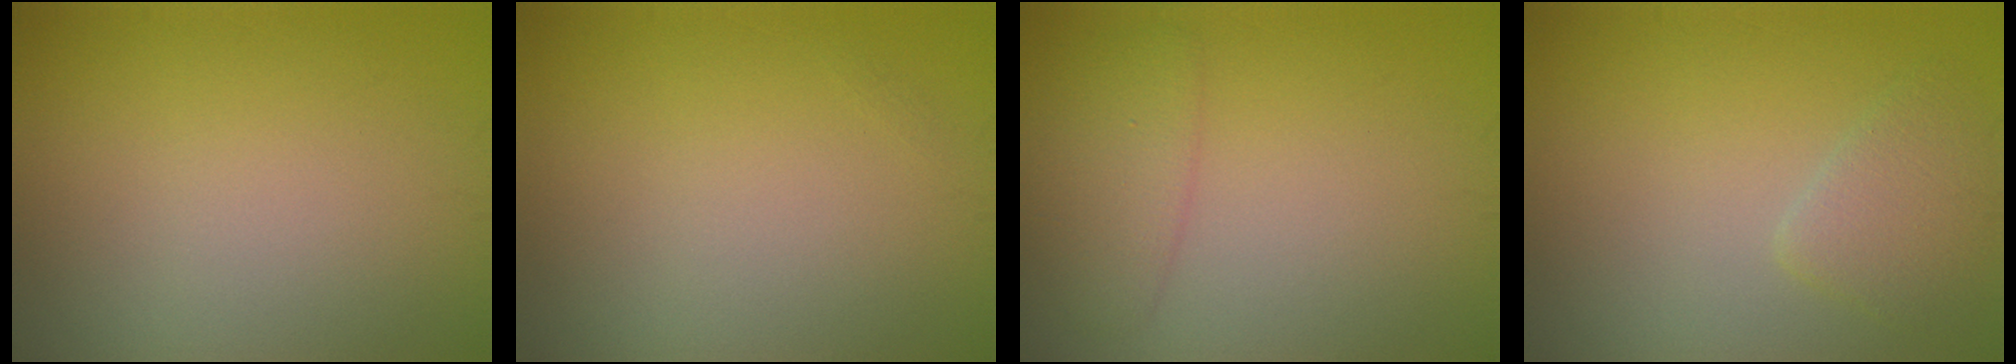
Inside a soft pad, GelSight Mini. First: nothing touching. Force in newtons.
{"total": 0.0}
{"total": 2.7, "press": 2.7, "slide": 0.2}
{"total": 2.4, "press": 2.4, "slide": 0.2}